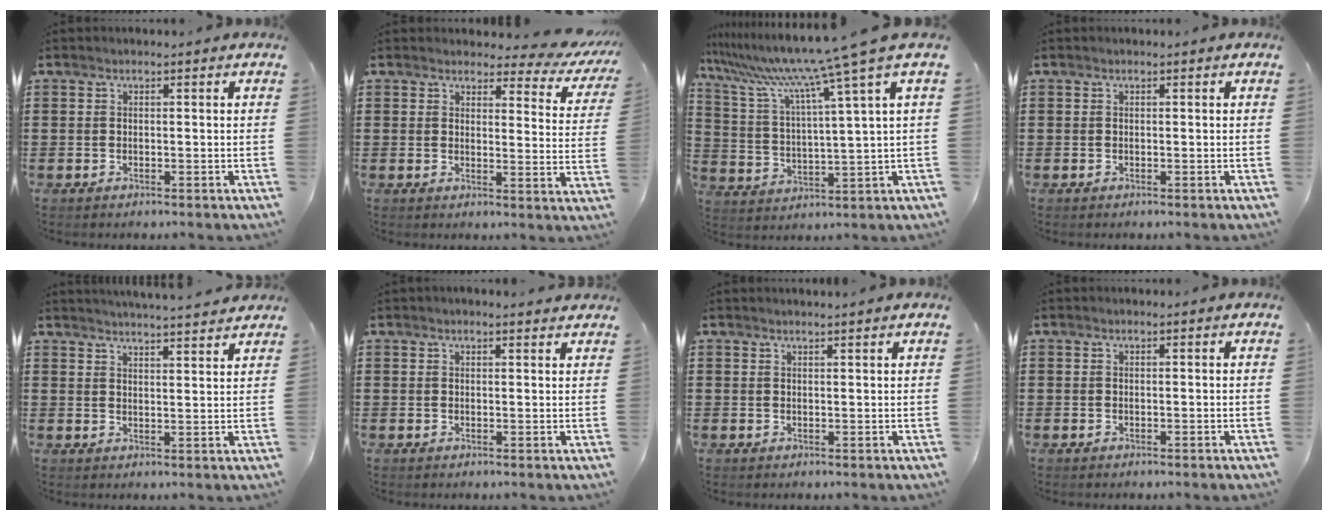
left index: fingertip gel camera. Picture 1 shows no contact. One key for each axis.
{"total": 4.0, "fx": 3.6, "fy": 0.9, "fz": 1.6, "tx": -0.031, "ty": -0.022, "tz": 0.060}
{"total": 10.5, "fx": 8.1, "fy": -1.4, "fz": 6.6, "tx": -0.160, "ty": -0.053, "tz": 0.125}
{"total": 0.0}
{"total": 3.6, "fx": 3.6, "fy": -0.6, "fz": 0.3, "tx": -0.017, "ty": -0.017, "tz": 0.063}
{"total": 1.3, "fx": 1.2, "fy": 0.1, "fz": 0.4, "tx": -0.009, "ty": 0.002, "tz": 0.022}
{"total": 1.2, "fx": 1.2, "fy": -0.2, "fz": 0.4, "tx": -0.007, "ty": -0.002, "tz": 0.022}
{"total": 0.0}